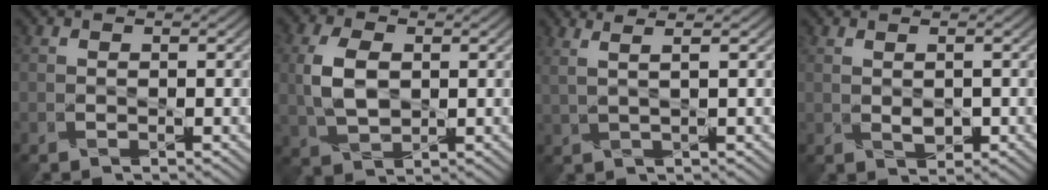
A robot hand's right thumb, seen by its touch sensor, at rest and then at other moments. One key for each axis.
{"total": 6.0, "fx": 0.6, "fy": 3.8, "fz": 4.6, "tx": -0.113, "ty": 0.006, "tz": 0.010}
{"total": 3.5, "fx": 2.2, "fy": 0.6, "fz": 2.6, "tx": -0.044, "ty": 0.018, "tz": 0.018}
{"total": 1.5, "fx": 0.1, "fy": 0.7, "fz": 1.3, "tx": -0.028, "ty": -0.003, "tz": 0.006}